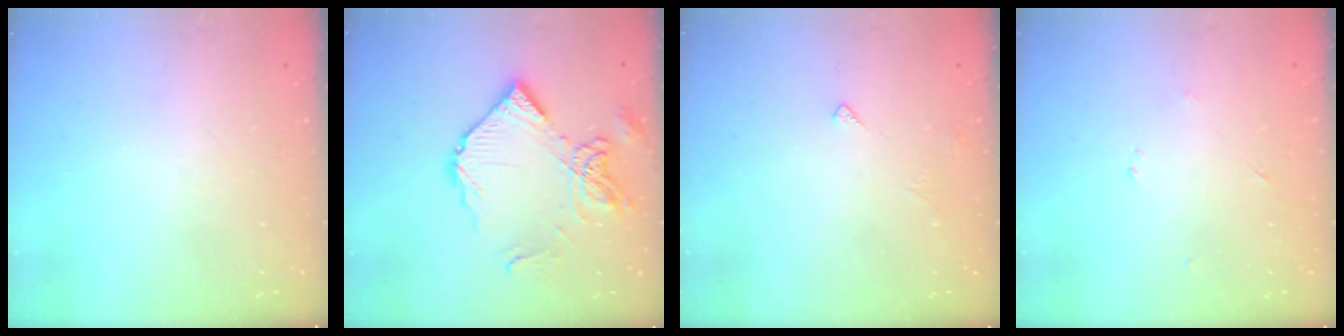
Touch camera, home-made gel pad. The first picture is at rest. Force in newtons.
{"total": 14.5, "press": 14.4, "slide": 1.4}
{"total": 3.2, "press": 3.1, "slide": 0.5}
{"total": 2.4, "press": 2.4, "slide": 0.3}